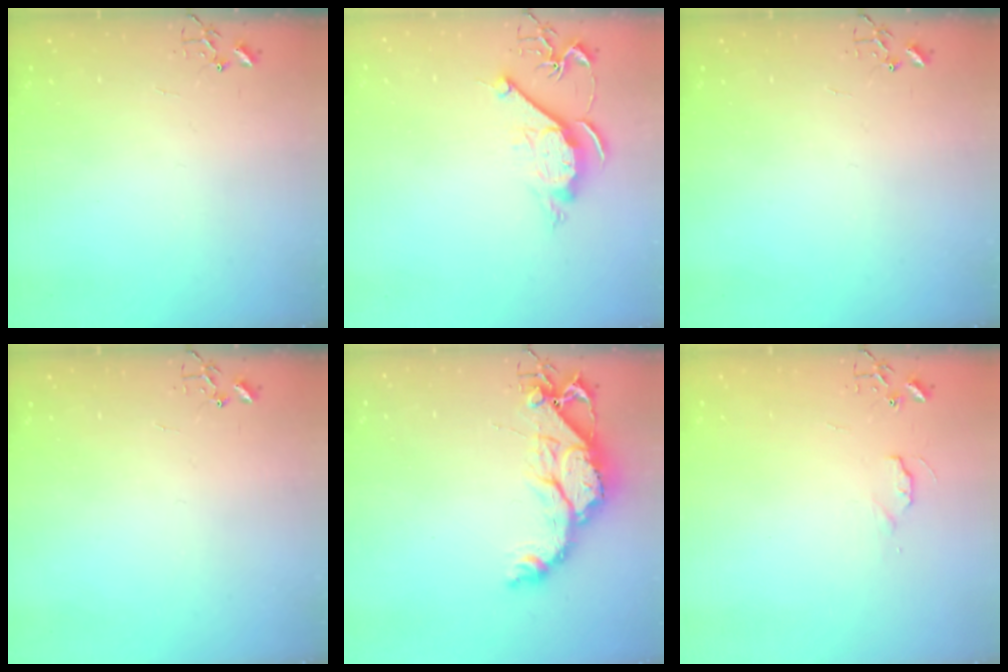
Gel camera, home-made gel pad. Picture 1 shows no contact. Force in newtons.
{"total": 10.3, "press": 10.3, "slide": 0.6}
{"total": 0.0}
{"total": 0.0}
{"total": 14.0, "press": 13.9, "slide": 1.3}
{"total": 3.6, "press": 3.6, "slide": 0.4}